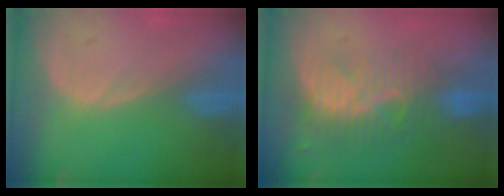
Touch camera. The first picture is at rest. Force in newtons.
{"total": 8.4, "press": 7.6, "slide": 3.5}